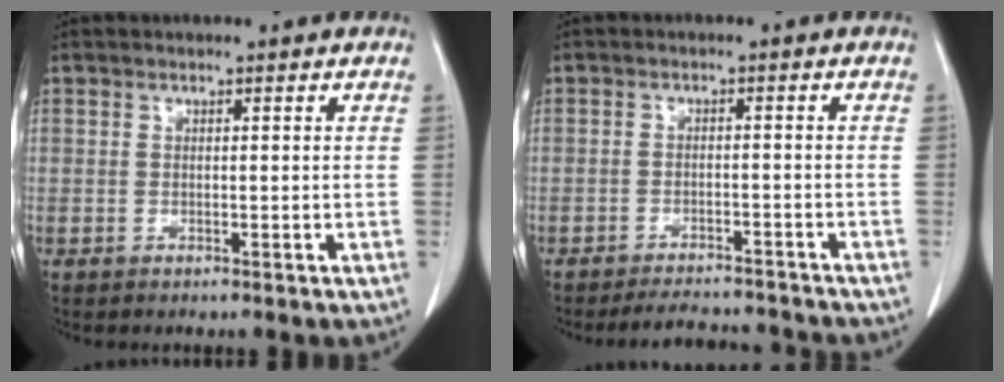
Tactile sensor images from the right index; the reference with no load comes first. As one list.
[{"total": 7.0, "force": [-6.8, 1.6, 0.8], "torque": [-0.006, 0.005, -0.086]}]